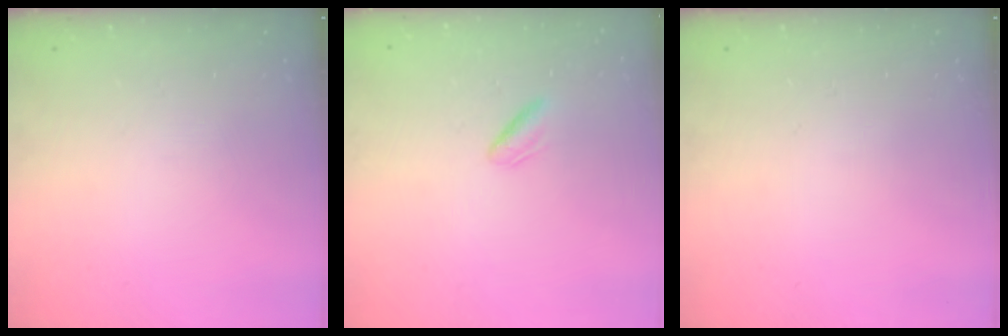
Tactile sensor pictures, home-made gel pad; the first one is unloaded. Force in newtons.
{"total": 2.3, "press": 1.9, "slide": 1.2}
{"total": 0.0}